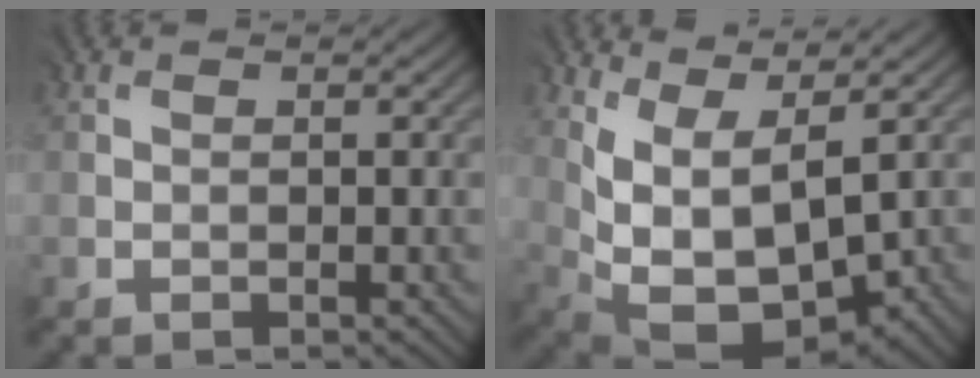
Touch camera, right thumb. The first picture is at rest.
{"total": 9.8, "force": [1.5, 5.4, 8.0], "torque": [-0.161, -0.018, 0.046]}